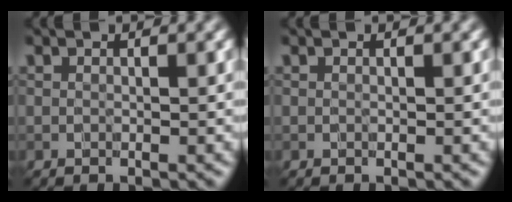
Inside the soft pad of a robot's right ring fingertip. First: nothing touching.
{"total": 0.0}